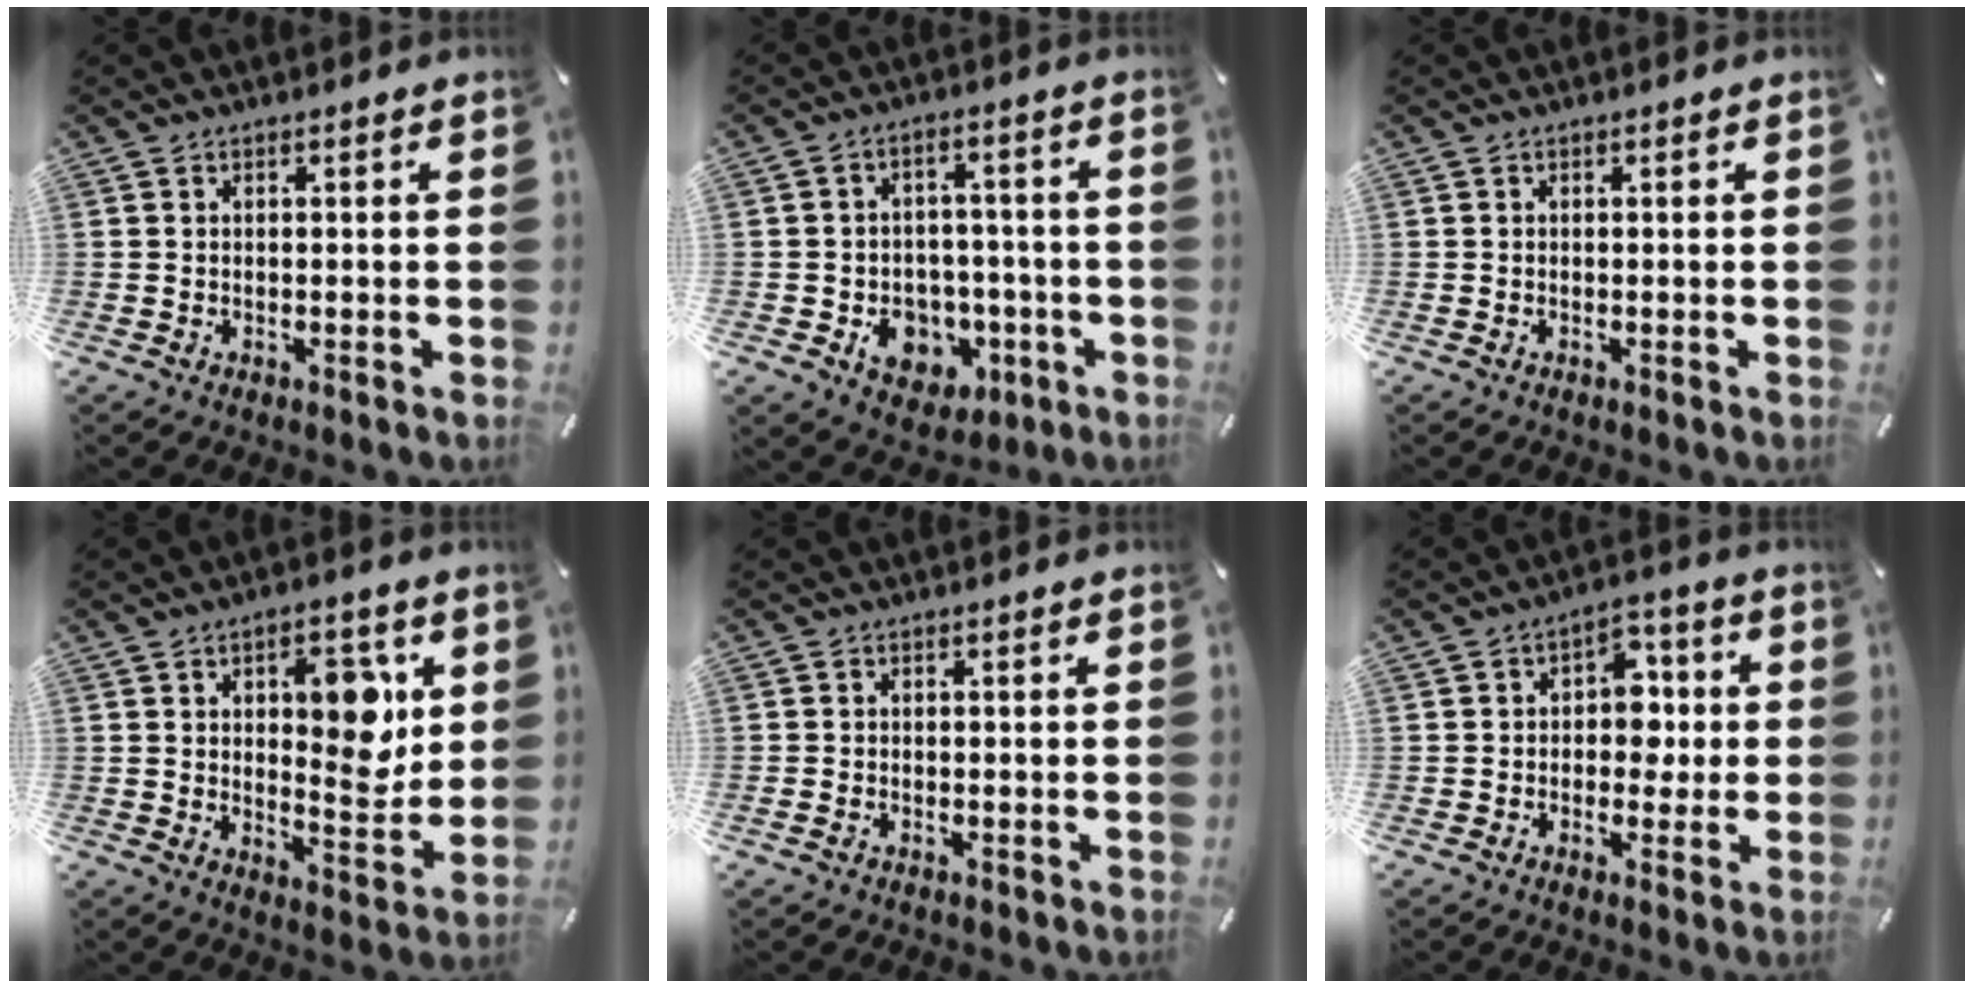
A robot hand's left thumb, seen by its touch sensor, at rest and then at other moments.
{"total": 9.3, "force": [-2.4, 8.1, 3.8], "torque": [-0.036, 0.015, -0.030]}
{"total": 0.0}
{"total": 12.1, "force": [3.9, 6.4, 9.4], "torque": [-0.114, -0.015, 0.062]}
{"total": 0.7, "force": [-0.4, 0.4, 0.4], "torque": [-0.006, 0.000, -0.009]}
{"total": 7.7, "force": [-0.2, 6.0, 4.8], "torque": [-0.056, 0.009, -0.008]}